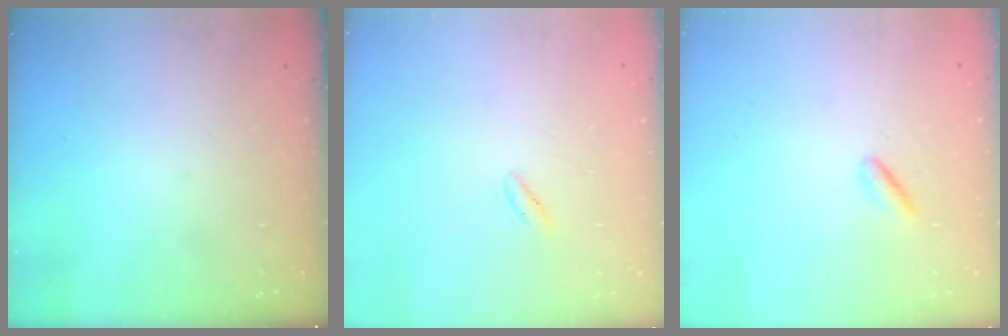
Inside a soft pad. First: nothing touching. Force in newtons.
{"total": 0.5, "press": 0.0, "slide": 0.5}
{"total": 1.0, "press": 0.7, "slide": 0.7}